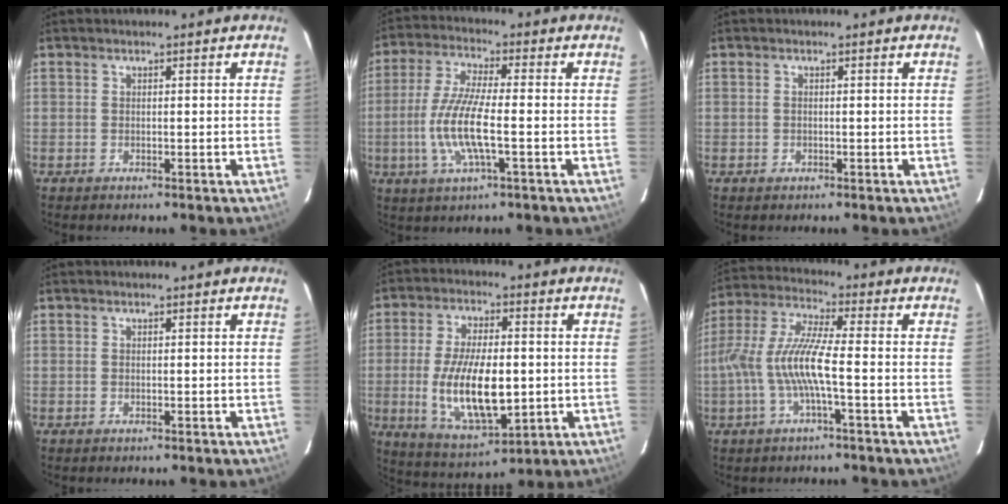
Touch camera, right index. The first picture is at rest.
{"total": 11.0, "force": [-2.4, 2.0, 10.6], "torque": [-0.220, -0.007, -0.047]}
{"total": 0.6, "force": [-0.1, 0.5, 0.3], "torque": [-0.004, 0.001, -0.001]}
{"total": 0.0}
{"total": 16.0, "force": [-1.8, 7.1, 14.3], "torque": [-0.278, -0.019, -0.016]}
{"total": 10.6, "force": [-2.7, 1.0, 10.2], "torque": [-0.213, 0.001, -0.049]}